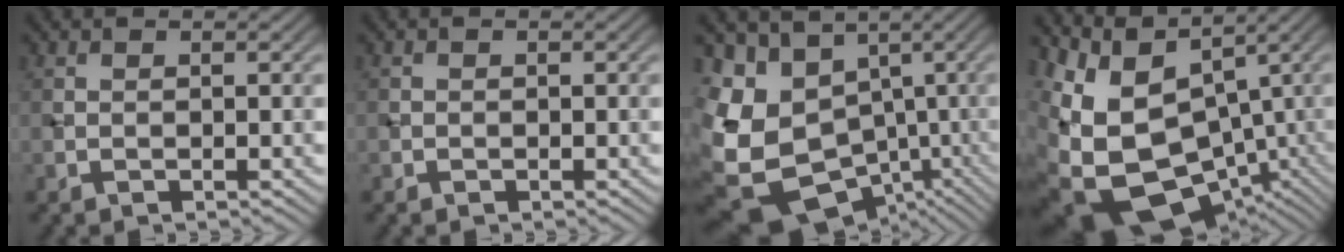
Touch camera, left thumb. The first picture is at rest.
{"total": 0.7, "force": [-0.4, 0.6, 0.0], "torque": [0.005, -0.004, -0.011]}
{"total": 18.2, "force": [-5.7, 14.4, 9.6], "torque": [-0.256, -0.035, -0.063]}
{"total": 15.9, "force": [-2.7, 10.0, 12.1], "torque": [-0.263, -0.018, -0.018]}